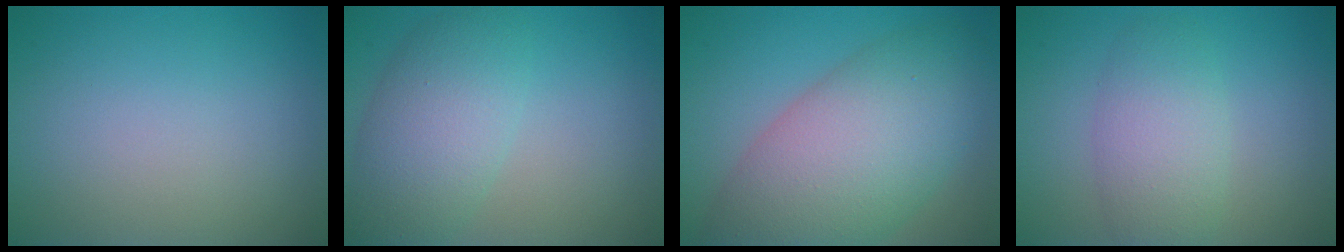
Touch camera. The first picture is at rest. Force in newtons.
{"total": 5.7, "press": 5.7, "slide": 0.2}
{"total": 10.6, "press": 10.6, "slide": 0.5}
{"total": 4.1, "press": 4.1, "slide": 0.2}